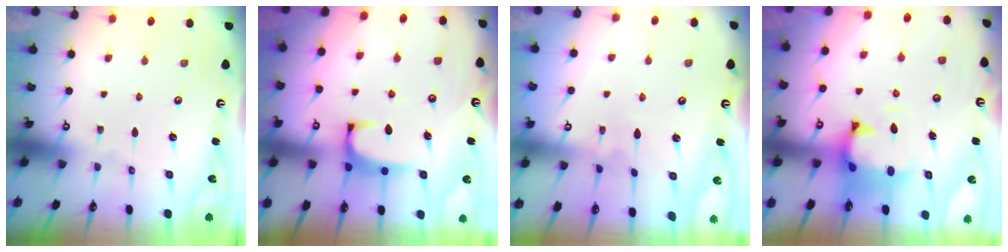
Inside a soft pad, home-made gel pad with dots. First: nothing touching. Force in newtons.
{"total": 2.0, "press": 2.0, "slide": 0.3}
{"total": 4.1, "press": 4.1, "slide": 0.1}
{"total": 1.5, "press": 1.1, "slide": 1.1}